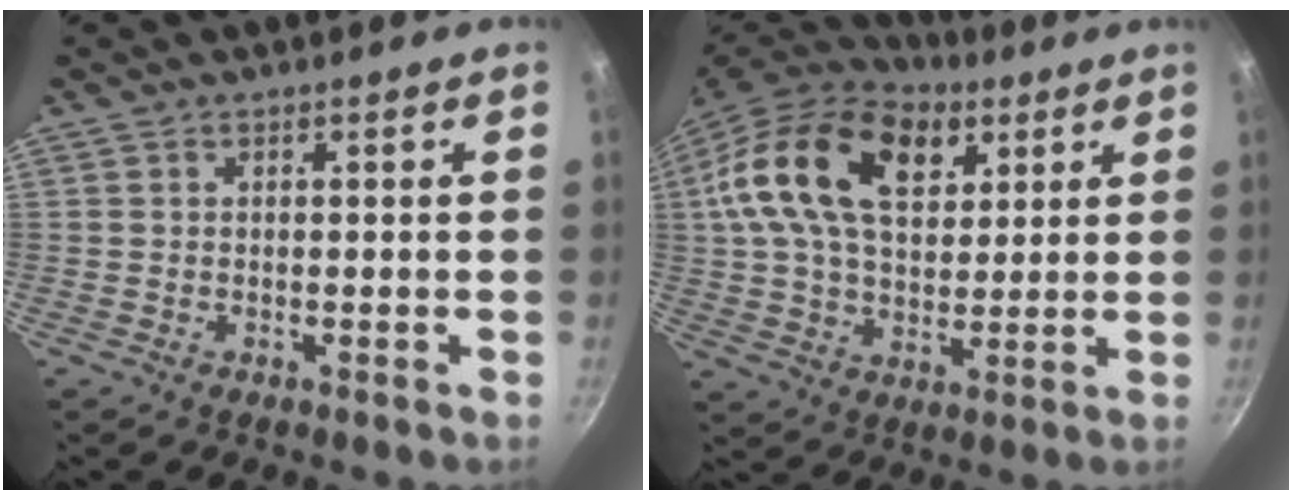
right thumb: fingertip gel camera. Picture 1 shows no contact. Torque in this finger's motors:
{"motor_torque": [1.66, 3.06, 1.46, 0.09, 0.25]}